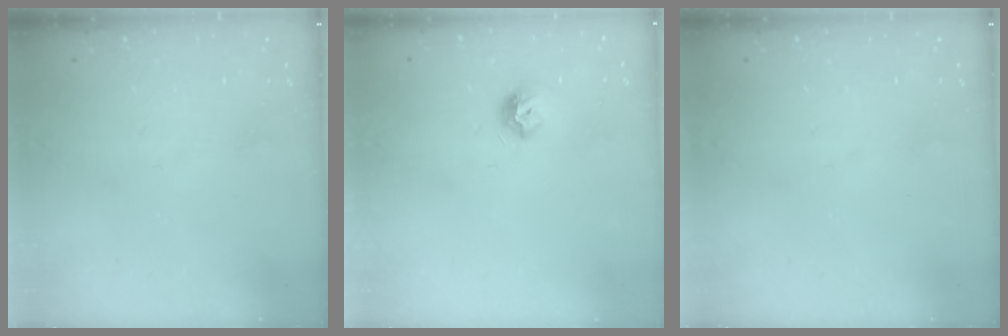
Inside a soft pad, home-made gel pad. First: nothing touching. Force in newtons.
{"total": 7.9, "press": 7.9, "slide": 0.8}
{"total": 0.0}